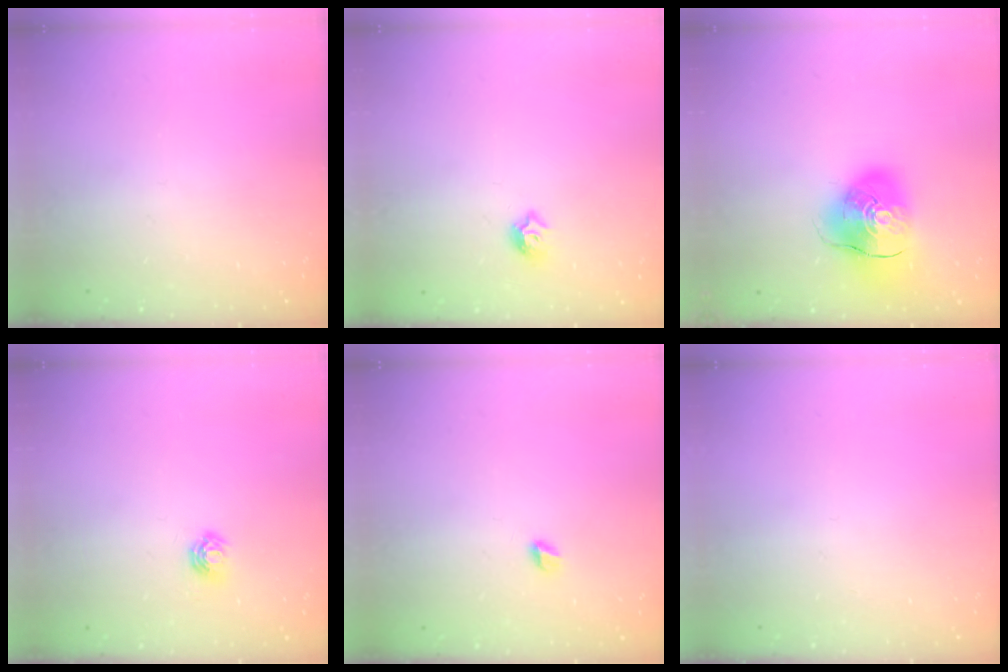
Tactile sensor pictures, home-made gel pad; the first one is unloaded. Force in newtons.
{"total": 6.3, "press": 6.3, "slide": 0.8}
{"total": 12.5, "press": 12.3, "slide": 2.1}
{"total": 5.1, "press": 5.1, "slide": 0.5}
{"total": 4.3, "press": 4.2, "slide": 0.5}
{"total": 0.0}